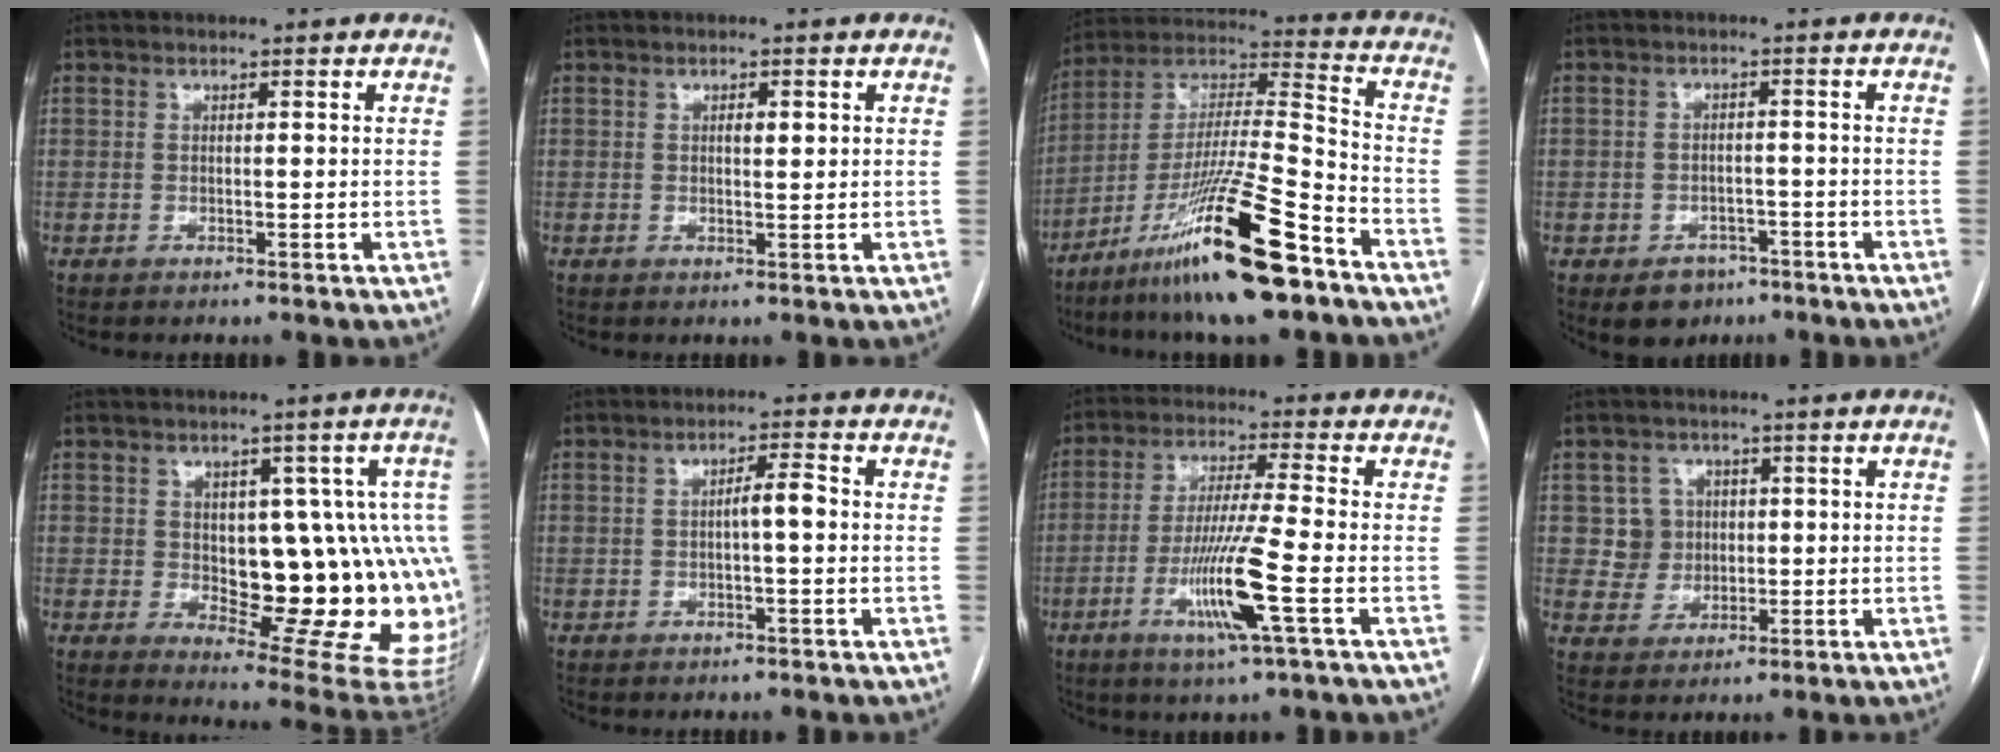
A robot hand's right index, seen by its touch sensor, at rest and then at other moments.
{"total": 2.4, "force": [0.4, 0.8, 2.2], "torque": [-0.036, 0.002, 0.007]}
{"total": 20.4, "force": [-12.8, 1.1, 15.9], "torque": [-0.304, -0.028, -0.228]}
{"total": 5.2, "force": [-3.0, 4.0, 1.3], "torque": [-0.013, 0.008, -0.036]}
{"total": 18.4, "force": [-0.8, 7.2, 17.0], "torque": [-0.143, 0.023, 0.017]}
{"total": 3.1, "force": [-0.2, 0.4, 3.0], "torque": [-0.048, 0.006, -0.004]}
{"total": 10.7, "force": [-3.7, -0.9, 10.0], "torque": [-0.200, -0.016, -0.069]}
{"total": 4.8, "force": [1.0, 4.7, 0.1], "torque": [0.004, 0.017, 0.025]}